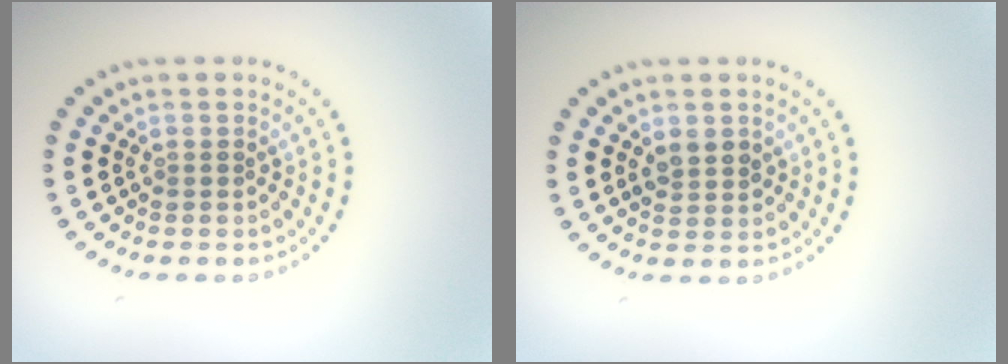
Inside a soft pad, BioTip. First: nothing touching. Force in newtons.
{"total": 1.7, "press": 1.6, "slide": 0.3}